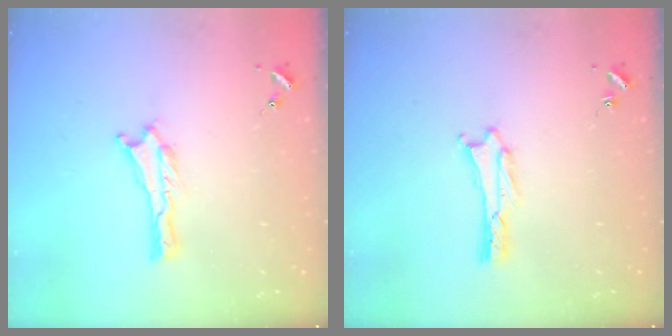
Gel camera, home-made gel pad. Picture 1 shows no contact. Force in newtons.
{"total": 1.6, "press": 1.6, "slide": 0.2}